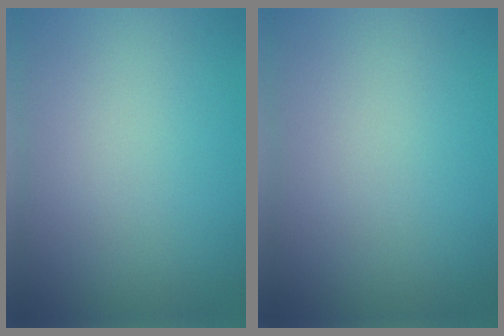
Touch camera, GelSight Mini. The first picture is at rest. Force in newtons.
{"total": 0.0}